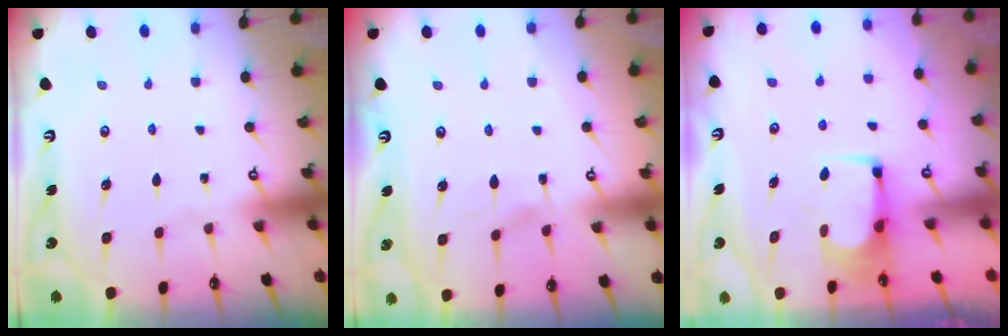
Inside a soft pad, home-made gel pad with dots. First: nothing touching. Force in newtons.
{"total": 4.3, "press": 4.3, "slide": 0.5}
{"total": 1.8, "press": 1.7, "slide": 0.3}